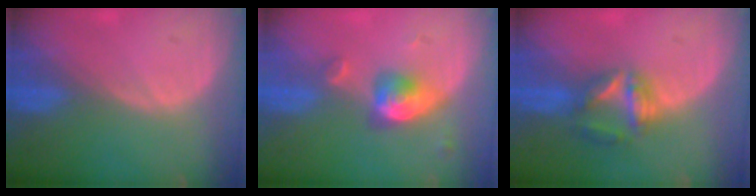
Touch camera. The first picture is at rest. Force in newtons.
{"total": 5.1, "press": 4.7, "slide": 1.9}
{"total": 5.7, "press": 5.4, "slide": 1.9}